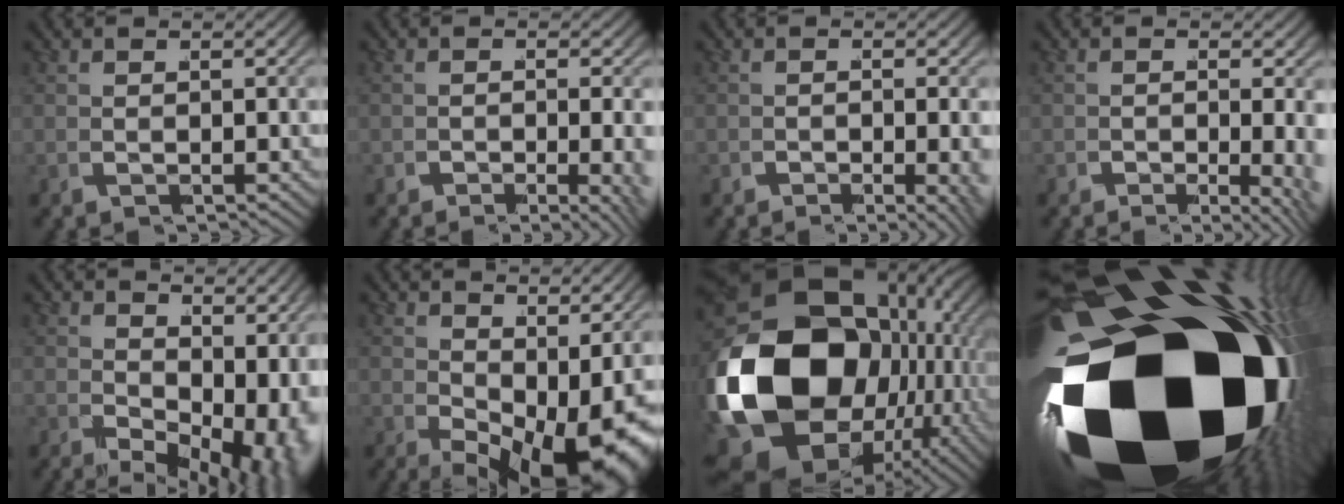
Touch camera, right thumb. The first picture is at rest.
{"total": 2.7, "force": [-1.3, 0.8, 2.2], "torque": [-0.031, -0.022, -0.019]}
{"total": 2.4, "force": [-1.2, 0.9, 1.9], "torque": [-0.027, -0.022, -0.017]}
{"total": 3.2, "force": [-1.4, 1.1, 2.6], "torque": [-0.039, -0.028, -0.018]}
{"total": 10.3, "force": [-2.1, 6.2, 8.0], "torque": [-0.129, -0.054, -0.005]}
{"total": 10.9, "force": [-2.4, 5.8, 8.9], "torque": [-0.127, -0.038, -0.016]}
{"total": 28.5, "force": [-3.0, 19.0, 21.1], "torque": [-0.419, -0.090, -0.016]}
{"total": 55.9, "force": [-9.2, 32.9, 44.2], "torque": [-0.667, -0.109, -0.107]}